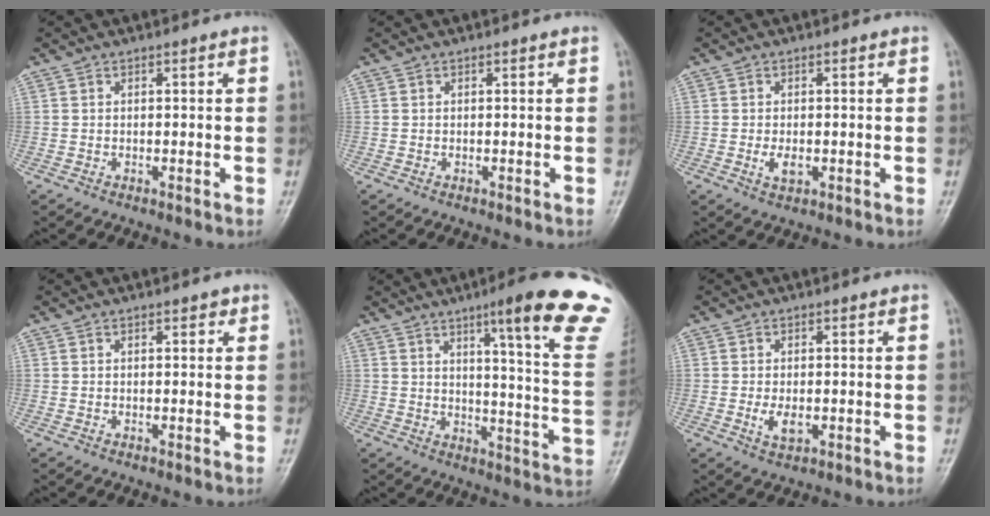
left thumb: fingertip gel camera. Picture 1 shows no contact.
{"total": 0.0}
{"total": 2.7, "force": [-0.5, 1.5, 2.2], "torque": [-0.038, -0.003, -0.007]}
{"total": 1.3, "force": [0.8, 0.7, 0.8], "torque": [-0.002, -0.001, 0.007]}
{"total": 21.3, "force": [13.5, 2.0, 16.4], "torque": [-0.194, -0.071, 0.168]}
{"total": 3.3, "force": [-0.5, 1.9, 2.7], "torque": [-0.048, -0.006, -0.005]}